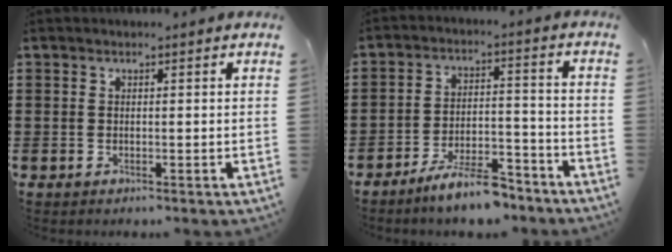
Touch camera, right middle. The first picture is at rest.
{"total": 7.8, "force": [-6.7, 1.3, 3.7], "torque": [-0.065, 0.011, -0.124]}